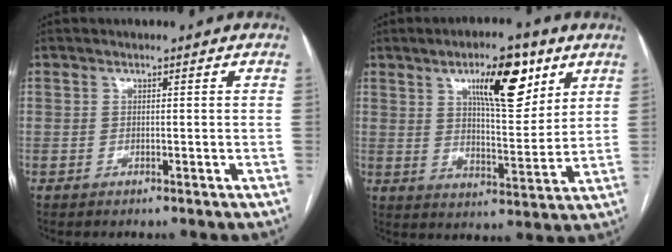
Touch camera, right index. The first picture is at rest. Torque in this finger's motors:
{"motor_torque": [1.11, 1.03, 0.27, 0.10]}